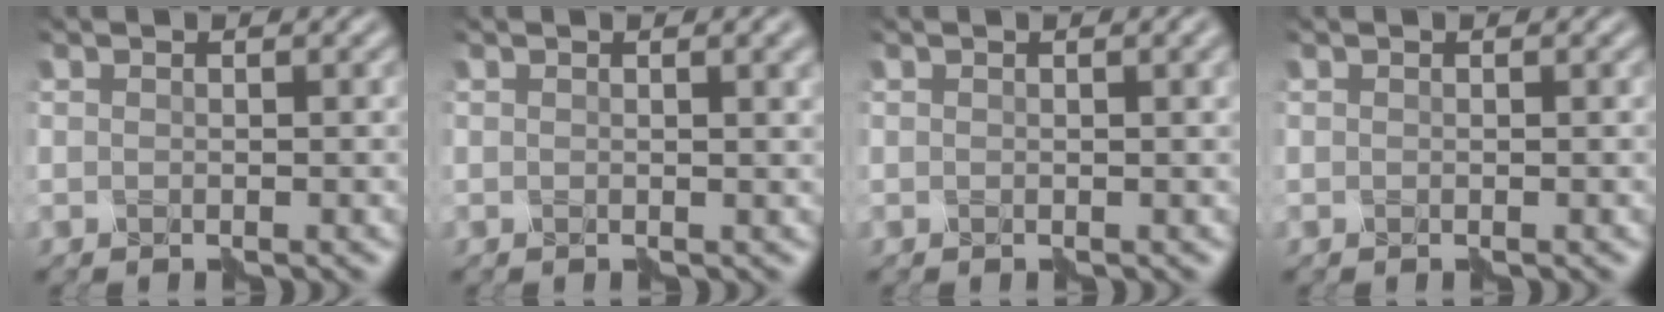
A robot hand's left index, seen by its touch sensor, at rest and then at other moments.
{"total": 1.7, "force": [0.7, 0.4, 1.5], "torque": [-0.017, 0.003, 0.007]}
{"total": 1.4, "force": [0.5, 0.4, 1.3], "torque": [-0.014, 0.004, 0.004]}
{"total": 0.0}